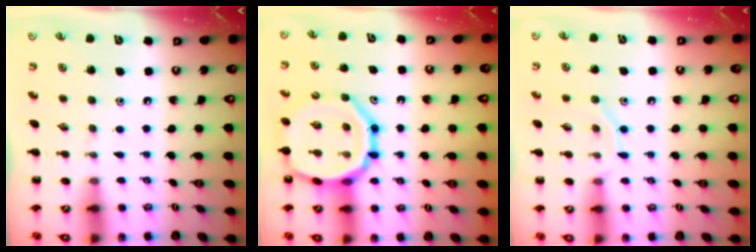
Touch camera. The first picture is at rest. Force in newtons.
{"total": 18.4, "press": 18.2, "slide": 2.8}
{"total": 7.5, "press": 7.5, "slide": 1.0}